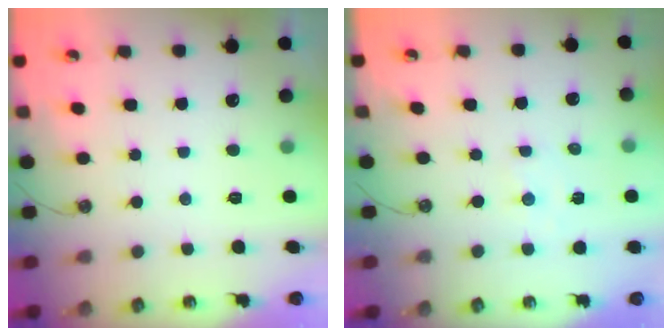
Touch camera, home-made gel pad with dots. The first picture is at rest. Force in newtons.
{"total": 1.0, "press": 1.0, "slide": 0.2}